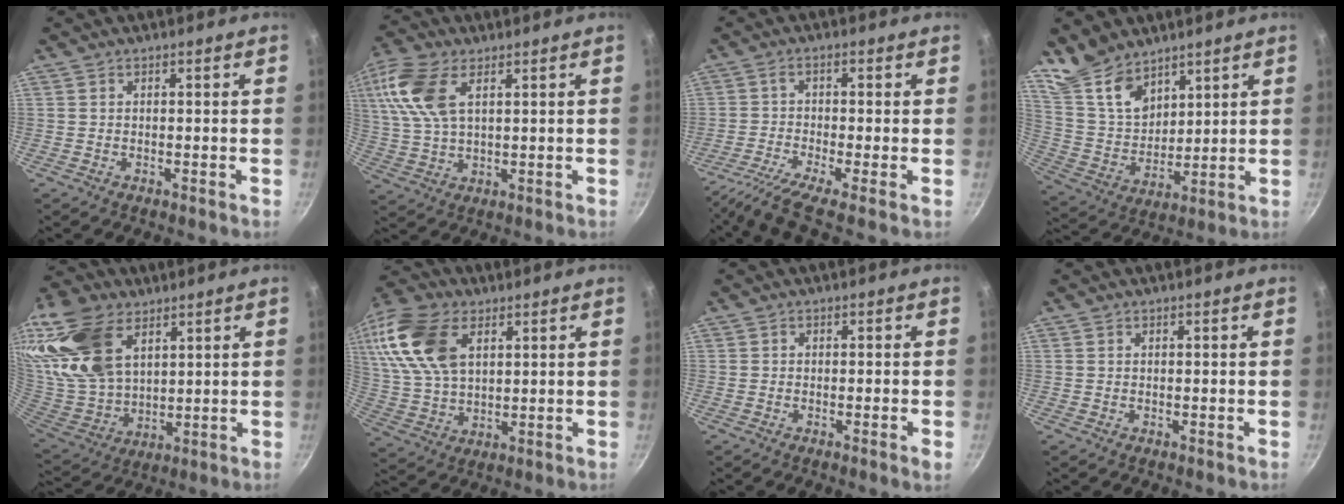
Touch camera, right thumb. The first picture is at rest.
{"total": 11.5, "force": [4.3, 6.0, 8.8], "torque": [-0.180, 0.003, 0.084]}
{"total": 8.1, "force": [-4.9, -0.4, 6.5], "torque": [-0.133, 0.016, -0.098]}
{"total": 12.0, "force": [9.1, 6.4, 4.4], "torque": [-0.050, -0.056, 0.189]}
{"total": 23.5, "force": [11.1, 14.7, 14.6], "torque": [-0.303, -0.023, 0.223]}
{"total": 20.2, "force": [7.8, 12.5, 13.9], "torque": [-0.292, -0.002, 0.150]}
{"total": 1.7, "force": [-0.7, -0.1, 1.5], "torque": [-0.032, 0.000, -0.013]}
{"total": 0.0}